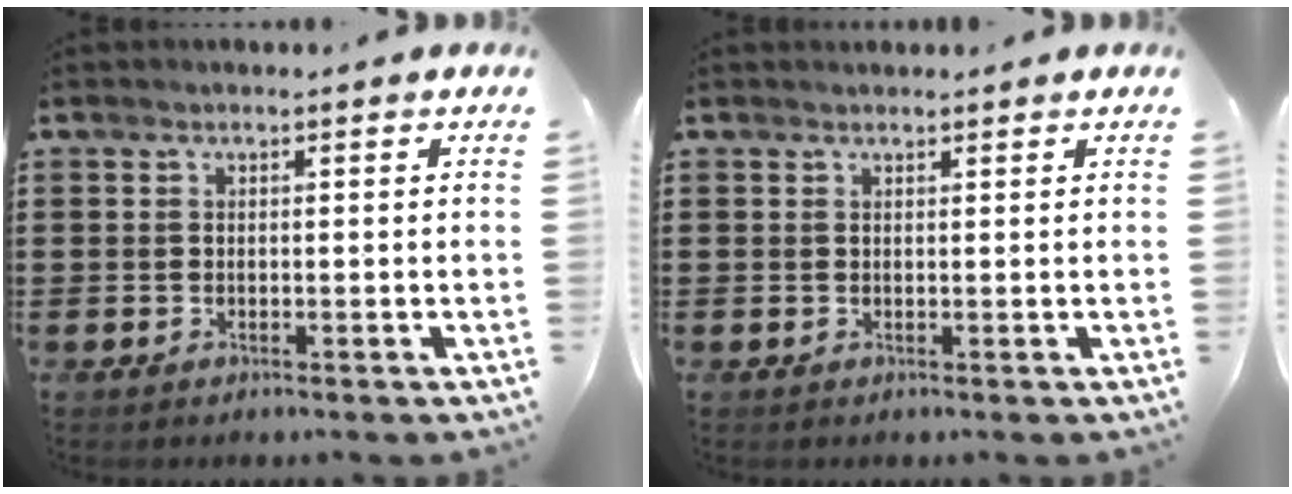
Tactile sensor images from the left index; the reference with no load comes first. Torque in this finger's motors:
{"motor_torque": [-0.12, -0.19, -0.20, -0.09]}